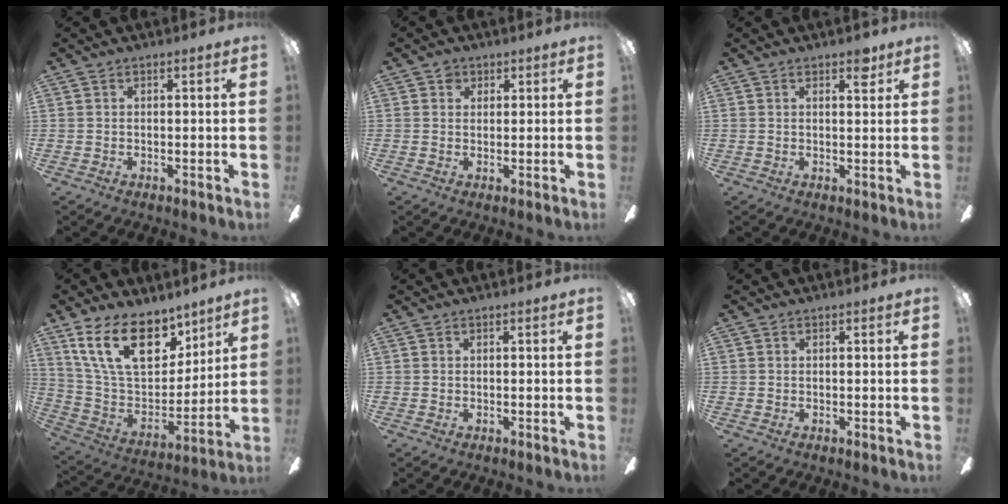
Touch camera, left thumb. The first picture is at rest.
{"total": 2.2, "force": [1.2, 1.7, 0.7], "torque": [-0.007, 0.000, 0.021]}
{"total": 3.1, "force": [2.2, 1.1, 1.9], "torque": [-0.009, -0.011, 0.032]}
{"total": 21.0, "force": [12.8, 10.9, 12.6], "torque": [-0.239, -0.066, 0.231]}
{"total": 0.0}
{"total": 0.0}